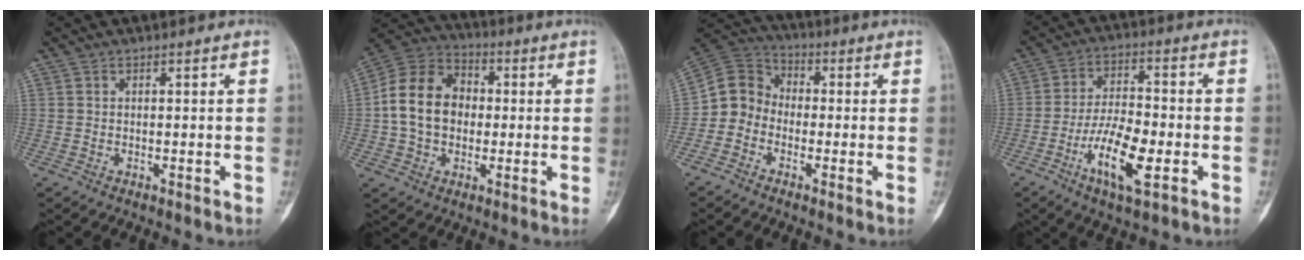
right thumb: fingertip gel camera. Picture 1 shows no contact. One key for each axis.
{"total": 14.0, "fx": -0.1, "fy": 10.8, "fz": 9.0, "tx": -0.145, "ty": 0.034, "tz": -0.009}
{"total": 7.9, "fx": -2.0, "fy": 7.0, "fz": 3.0, "tx": -0.038, "ty": 0.045, "tz": -0.055}
{"total": 11.6, "fx": -4.1, "fy": 4.0, "fz": 10.0, "tx": -0.189, "ty": 0.013, "tz": -0.074}